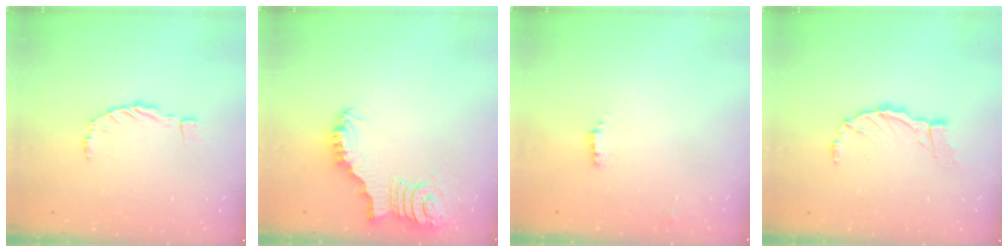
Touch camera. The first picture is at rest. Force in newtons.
{"total": 3.0, "press": 3.0, "slide": 0.0}
{"total": 1.4, "press": 1.4, "slide": 0.4}
{"total": 9.1, "press": 9.1, "slide": 1.0}